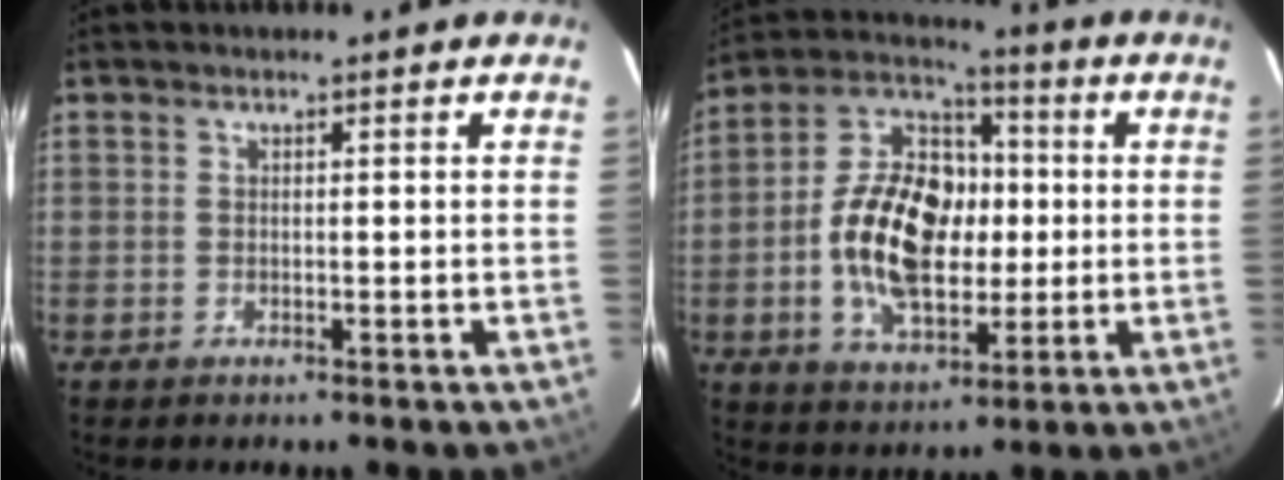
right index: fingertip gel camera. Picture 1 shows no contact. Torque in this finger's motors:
{"motor_torque": [2.09, -0.05, 1.05, 0.20]}